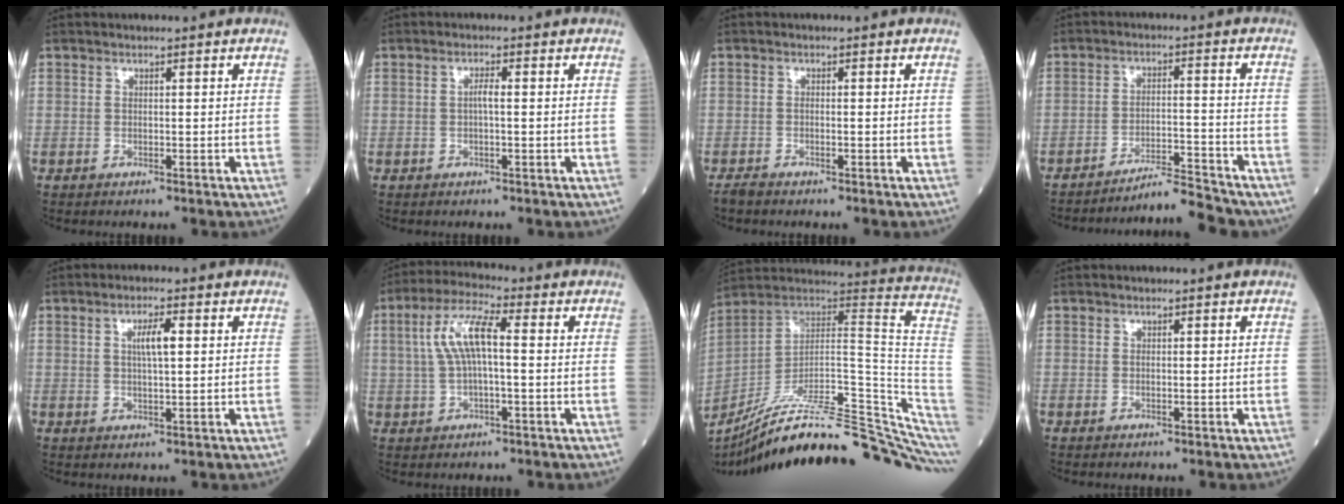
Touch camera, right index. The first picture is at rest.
{"total": 1.5, "force": [-0.1, 0.2, 1.5], "torque": [-0.028, 0.004, -0.002]}
{"total": 1.3, "force": [-1.0, 0.2, 0.8], "torque": [-0.019, -0.002, -0.019]}
{"total": 7.1, "force": [-7.0, -0.5, 0.4], "torque": [-0.003, 0.012, -0.119]}
{"total": 3.8, "force": [1.0, 0.6, 3.6], "torque": [-0.065, 0.003, 0.018]}
{"total": 7.8, "force": [0.9, 1.9, 7.5], "torque": [-0.157, 0.025, 0.016]}
{"total": 29.6, "force": [-23.4, 2.0, 18.0], "torque": [-0.151, 0.015, -0.342]}
{"total": 0.0}